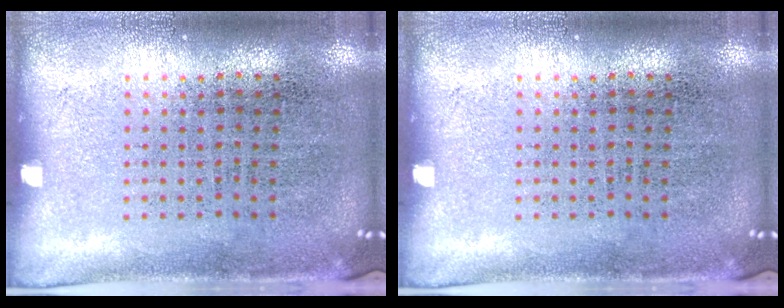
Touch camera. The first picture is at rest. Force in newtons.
{"total": 0.0}